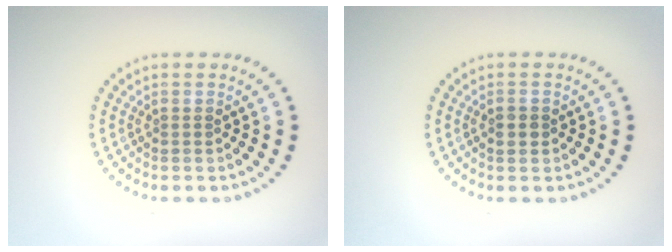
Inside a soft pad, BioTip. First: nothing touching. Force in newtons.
{"total": 1.5, "press": 1.5, "slide": 0.2}